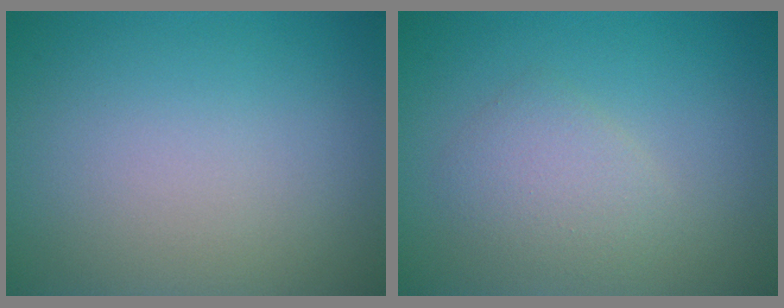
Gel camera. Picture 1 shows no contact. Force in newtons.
{"total": 2.3, "press": 2.3, "slide": 0.0}